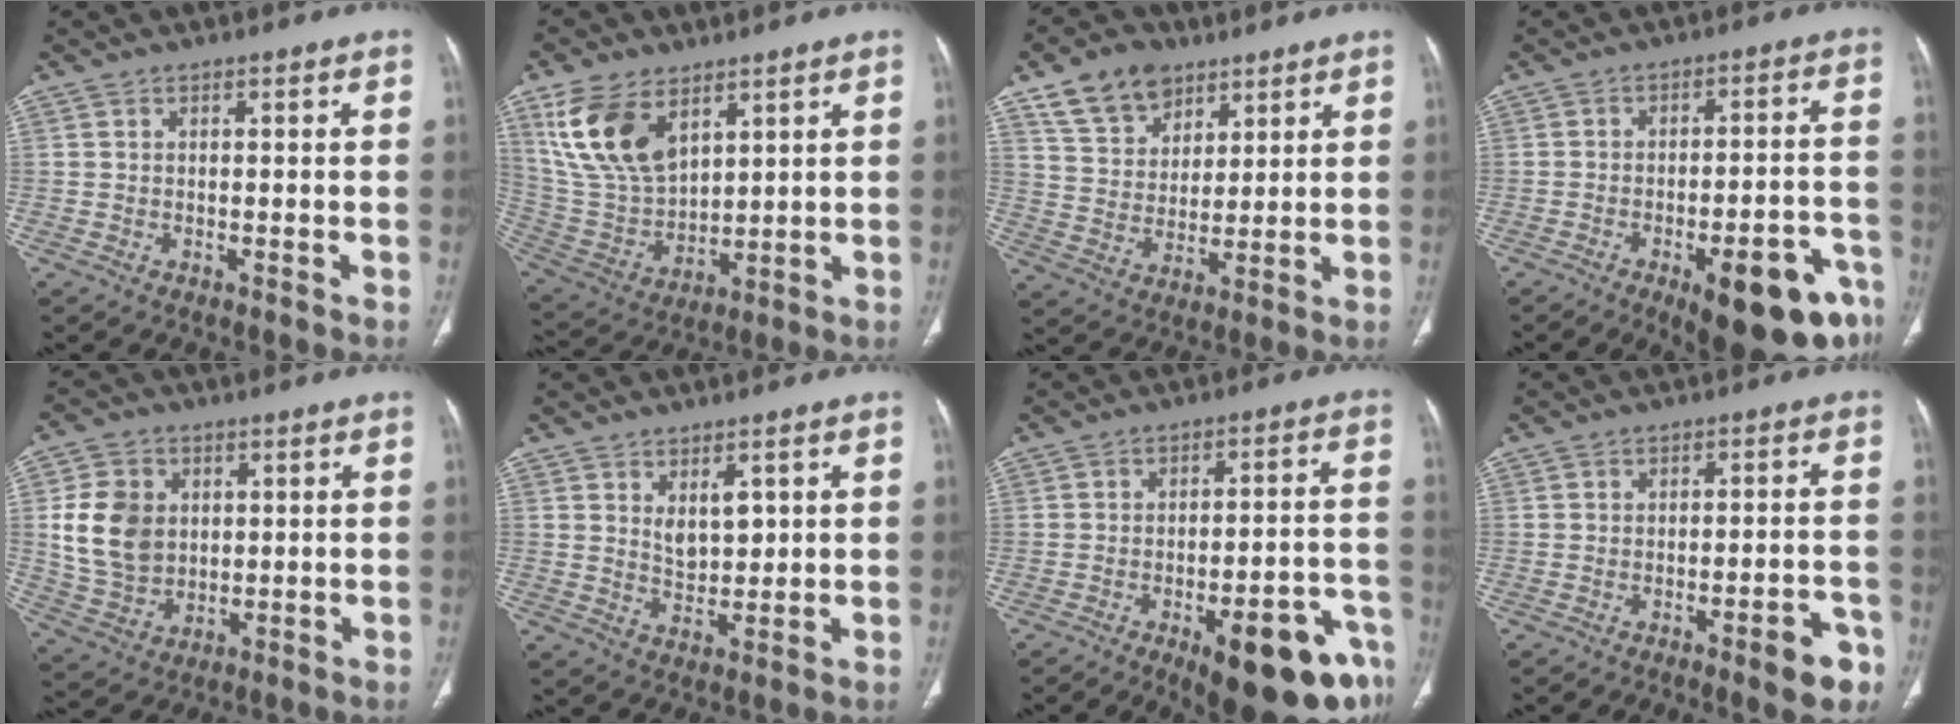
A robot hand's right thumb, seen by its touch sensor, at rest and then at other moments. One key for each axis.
{"total": 15.7, "fx": 7.9, "fy": 8.9, "fz": 10.2, "tx": -0.186, "ty": -0.028, "tz": 0.170}
{"total": 11.7, "fx": 7.3, "fy": 7.7, "fz": 5.0, "tx": -0.066, "ty": -0.024, "tz": 0.136}
{"total": 17.7, "fx": -9.7, "fy": 5.8, "fz": 13.6, "tx": -0.108, "ty": 0.057, "tz": -0.120}
{"total": 11.0, "fx": 1.9, "fy": 8.7, "fz": 6.5, "tx": -0.100, "ty": -0.006, "tz": 0.044}
{"total": 4.7, "fx": 1.7, "fy": 2.6, "fz": 3.5, "tx": -0.046, "ty": -0.019, "tz": 0.036}
{"total": 19.0, "fx": -10.4, "fy": 6.1, "fz": 14.6, "tx": -0.119, "ty": 0.062, "tz": -0.132}
{"total": 8.4, "fx": -4.4, "fy": 2.6, "fz": 6.7, "tx": -0.066, "ty": 0.026, "tz": -0.051}